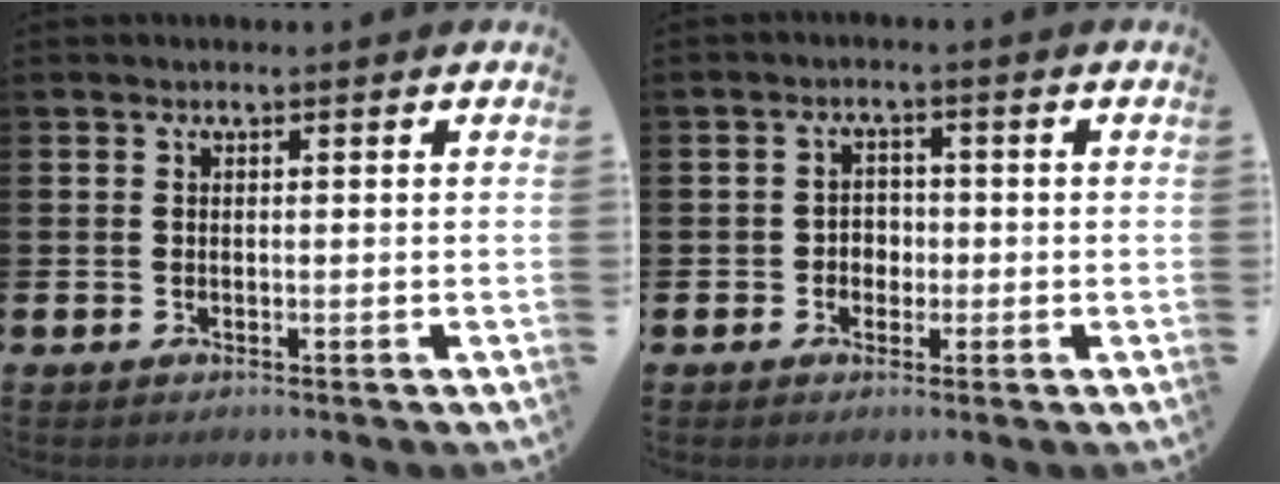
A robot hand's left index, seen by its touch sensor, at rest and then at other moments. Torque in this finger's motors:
{"motor_torque": [0.12, 0.11, 0.01, 0.04]}